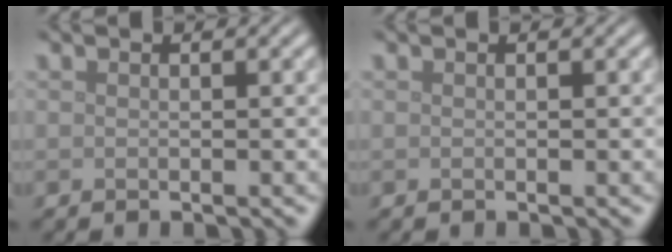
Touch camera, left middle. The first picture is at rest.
{"total": 0.0}